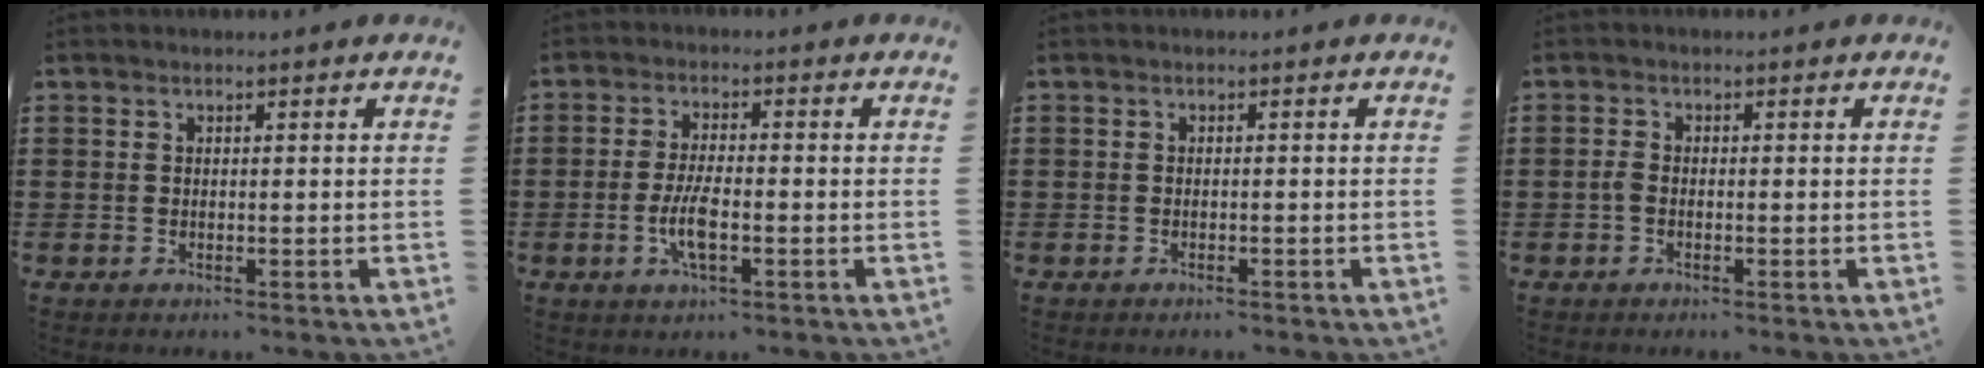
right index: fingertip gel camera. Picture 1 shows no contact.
{"total": 4.9, "force": [-1.5, 1.3, 4.4], "torque": [-0.096, -0.001, -0.033]}
{"total": 0.6, "force": [-0.6, 0.1, 0.1], "torque": [-0.004, -0.001, -0.013]}
{"total": 1.2, "force": [-0.5, 0.6, 0.9], "torque": [-0.026, -0.002, -0.013]}